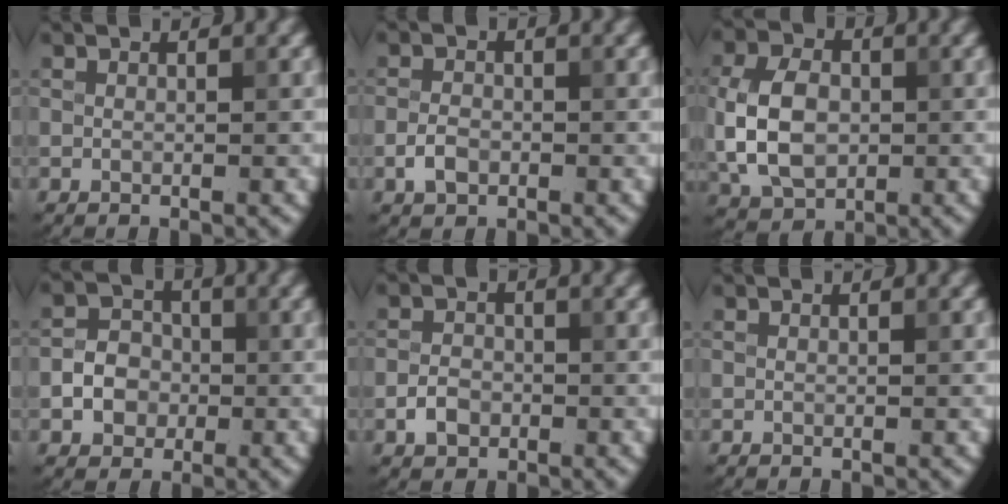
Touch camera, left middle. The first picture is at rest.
{"total": 1.9, "force": [-0.8, 1.3, 1.2], "torque": [-0.022, 0.002, -0.020]}
{"total": 6.5, "force": [-0.3, 4.7, 4.6], "torque": [-0.101, 0.002, -0.011]}
{"total": 3.2, "force": [-0.8, 2.7, 1.5], "torque": [-0.020, 0.003, -0.018]}
{"total": 2.1, "force": [-0.9, 1.6, 1.1], "torque": [-0.019, 0.003, -0.022]}
{"total": 0.0}